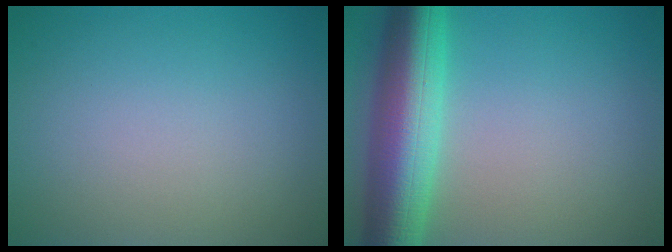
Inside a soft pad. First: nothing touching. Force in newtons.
{"total": 9.4, "press": 9.4, "slide": 0.2}